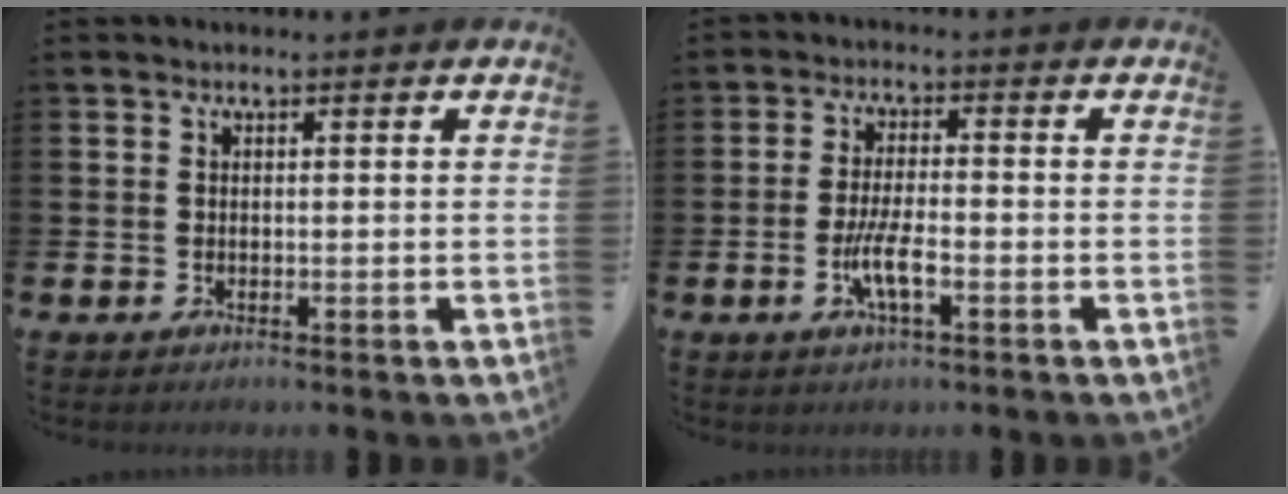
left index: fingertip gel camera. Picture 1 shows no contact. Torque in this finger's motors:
{"motor_torque": [0.27, 0.08, 0.21, 0.21]}